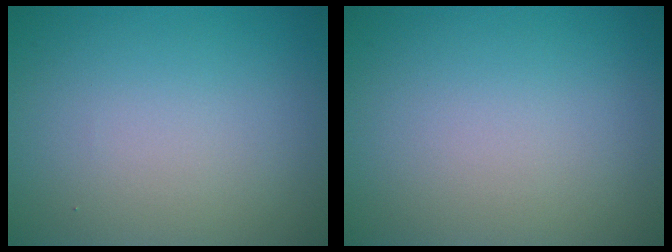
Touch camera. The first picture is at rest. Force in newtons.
{"total": 0.0}